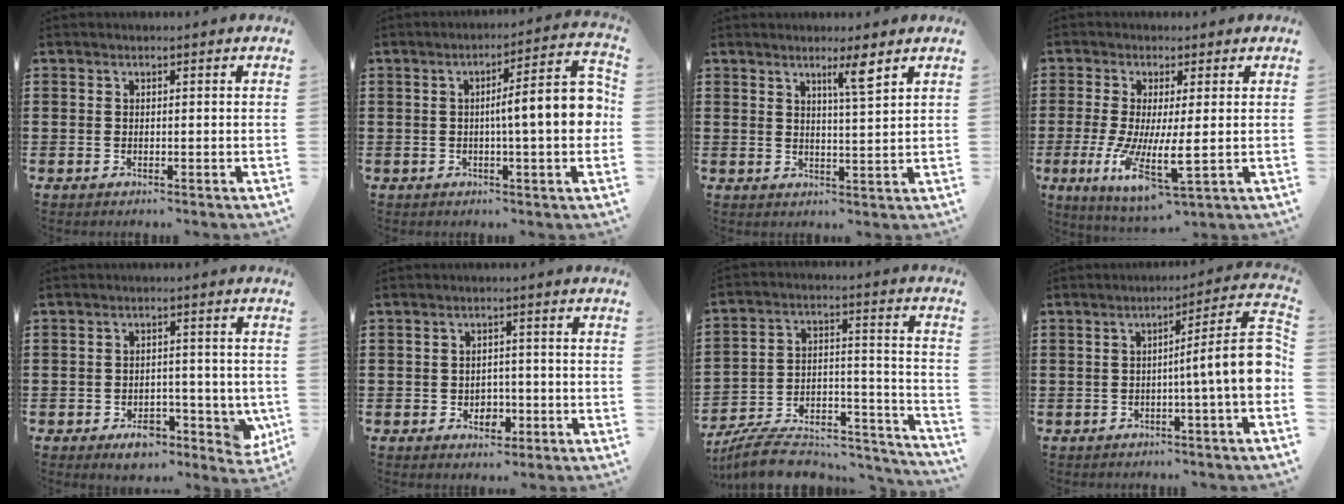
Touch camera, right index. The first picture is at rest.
{"total": 9.4, "force": [-0.1, 1.5, 9.3], "torque": [-0.140, -0.008, -0.009]}
{"total": 4.0, "force": [2.7, 0.0, 3.0], "torque": [-0.049, -0.007, 0.040]}
{"total": 7.4, "force": [-1.0, 1.2, 7.3], "torque": [-0.142, -0.025, -0.017]}
{"total": 5.6, "force": [-2.0, 4.1, 3.2], "torque": [-0.042, 0.010, -0.033]}
{"total": 2.6, "force": [-1.0, 2.0, 1.4], "torque": [-0.023, 0.000, -0.023]}
{"total": 10.2, "force": [-8.7, 3.1, 4.2], "torque": [-0.066, 0.024, -0.164]}
{"total": 10.2, "force": [-1.1, 0.9, 10.1], "torque": [-0.155, -0.016, -0.024]}